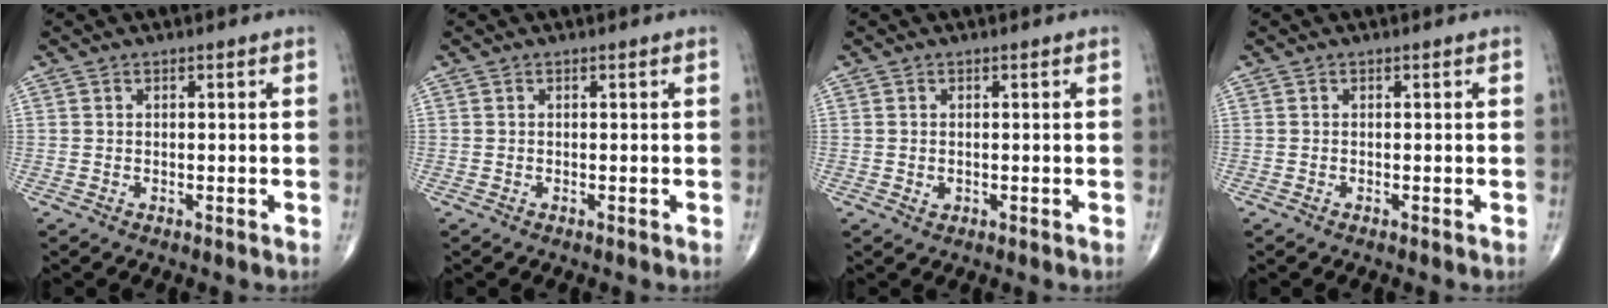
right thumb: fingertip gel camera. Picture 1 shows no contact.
{"total": 0.0}
{"total": 1.0, "force": [-0.1, 0.7, 0.6], "torque": [-0.006, -0.001, 0.000]}
{"total": 0.0}